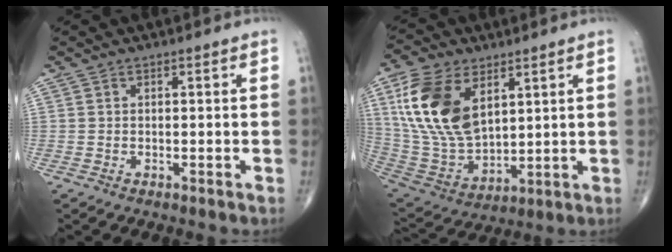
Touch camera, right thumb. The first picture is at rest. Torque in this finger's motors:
{"motor_torque": [-1.52, 2.02, 1.81, 0.96, 0.46]}